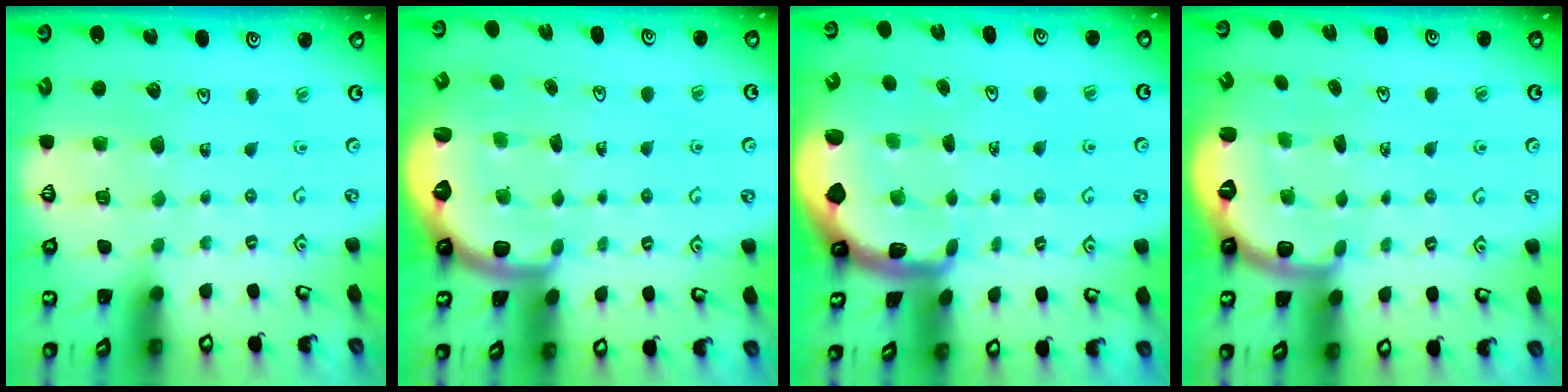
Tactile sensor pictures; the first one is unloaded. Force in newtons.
{"total": 2.1, "press": 2.0, "slide": 0.8}
{"total": 1.7, "press": 1.7, "slide": 0.4}
{"total": 2.7, "press": 1.7, "slide": 2.1}